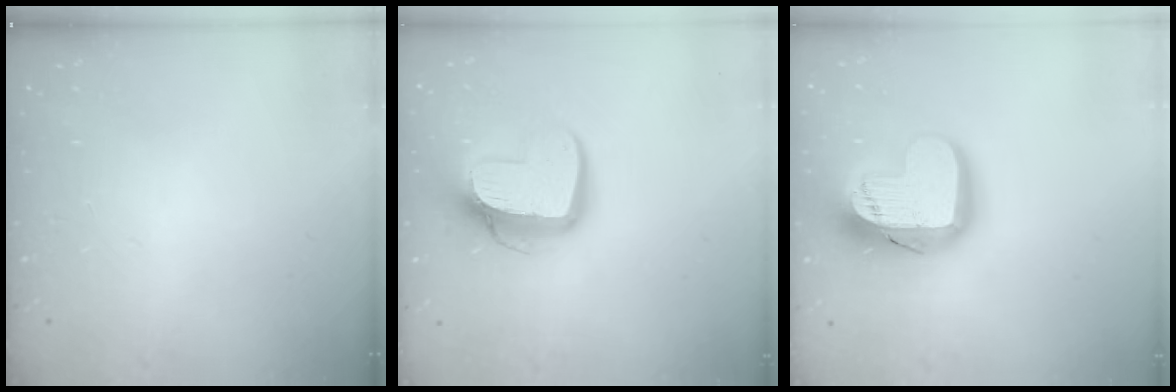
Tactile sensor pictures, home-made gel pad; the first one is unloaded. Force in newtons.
{"total": 14.1, "press": 14.0, "slide": 1.2}
{"total": 18.9, "press": 18.8, "slide": 1.7}